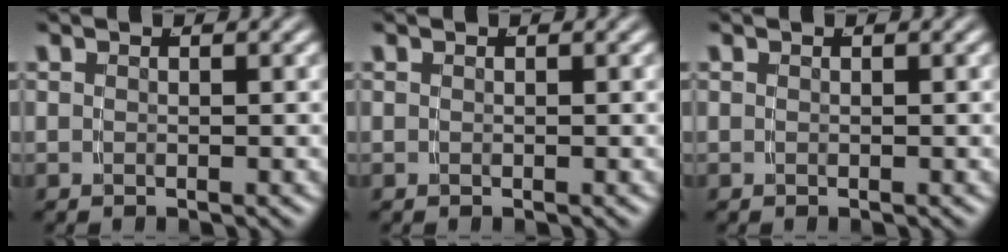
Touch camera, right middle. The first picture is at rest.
{"total": 0.0}
{"total": 0.0}